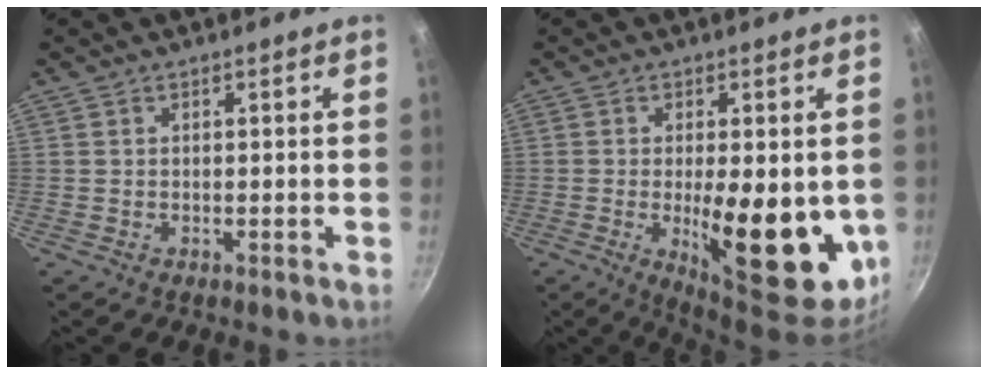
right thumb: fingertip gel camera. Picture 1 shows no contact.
{"total": 16.8, "force": [-2.4, 6.2, 15.4], "torque": [-0.200, -0.015, -0.020]}